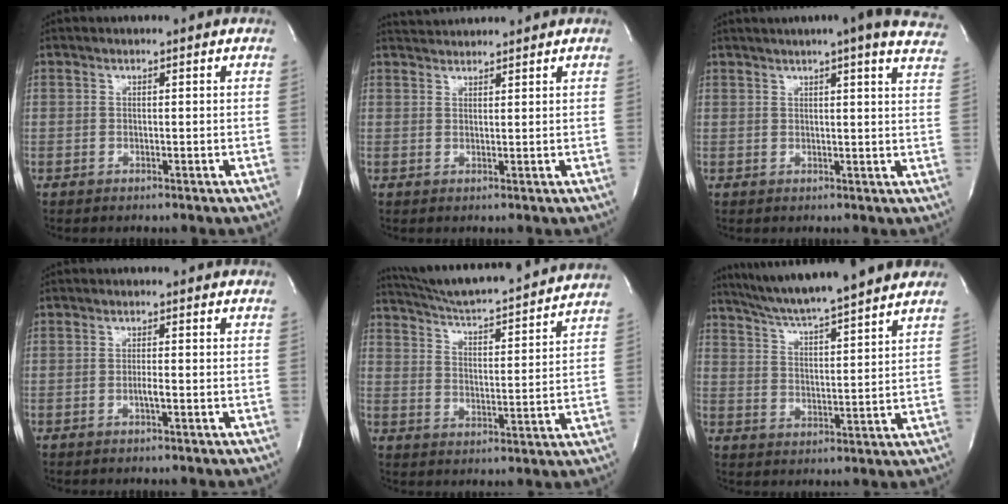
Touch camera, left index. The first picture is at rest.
{"total": 3.5, "force": [3.5, 0.0, 0.1], "torque": [-0.009, 0.026, 0.064]}
{"total": 15.9, "force": [13.2, 0.9, 8.9], "torque": [-0.119, -0.004, 0.143]}
{"total": 1.3, "force": [-0.6, 0.0, 1.1], "torque": [-0.023, 0.000, -0.010]}
{"total": 21.3, "force": [19.8, 1.1, 7.8], "torque": [-0.130, -0.008, 0.276]}
{"total": 16.8, "force": [14.7, 0.2, 8.2], "torque": [-0.138, 0.022, 0.218]}